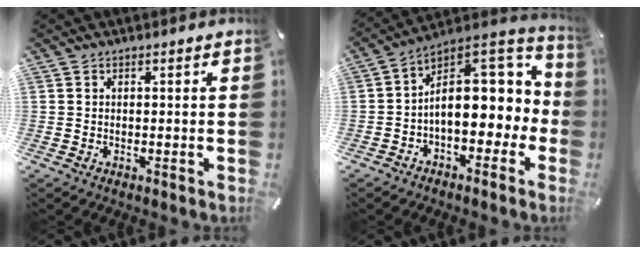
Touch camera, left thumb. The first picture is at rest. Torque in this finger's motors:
{"motor_torque": [1.62, 3.38, 1.23, 0.32, 0.33]}